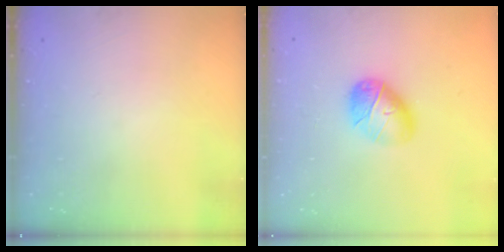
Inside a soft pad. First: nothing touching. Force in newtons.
{"total": 10.2, "press": 10.2, "slide": 0.2}